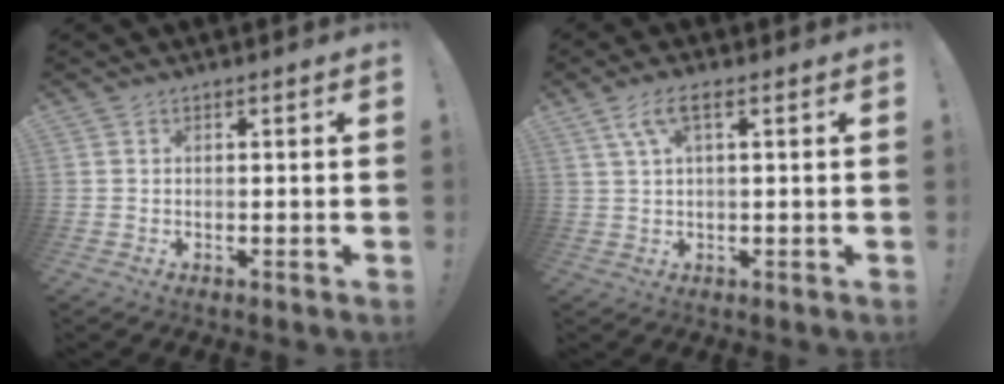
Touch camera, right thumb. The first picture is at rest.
{"total": 5.5, "force": [2.2, 1.6, 4.8], "torque": [-0.091, 0.000, 0.040]}